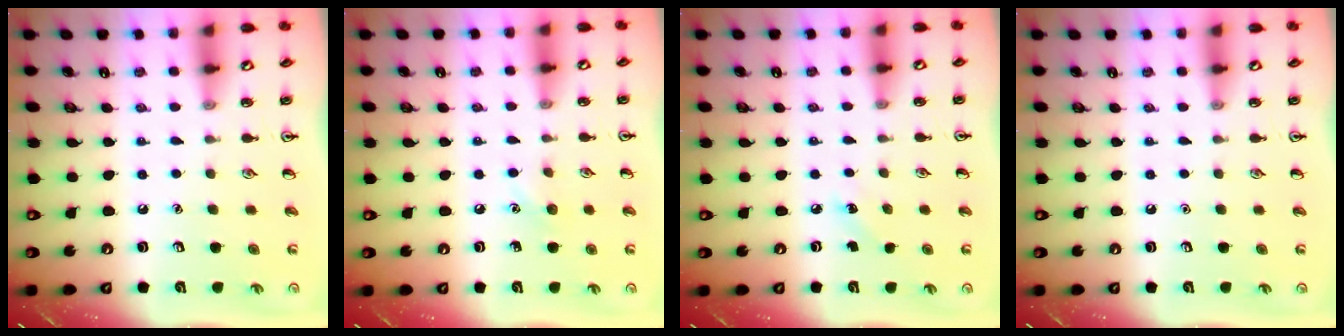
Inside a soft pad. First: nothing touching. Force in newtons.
{"total": 5.7, "press": 5.4, "slide": 1.8}
{"total": 3.8, "press": 3.5, "slide": 1.4}
{"total": 0.0}